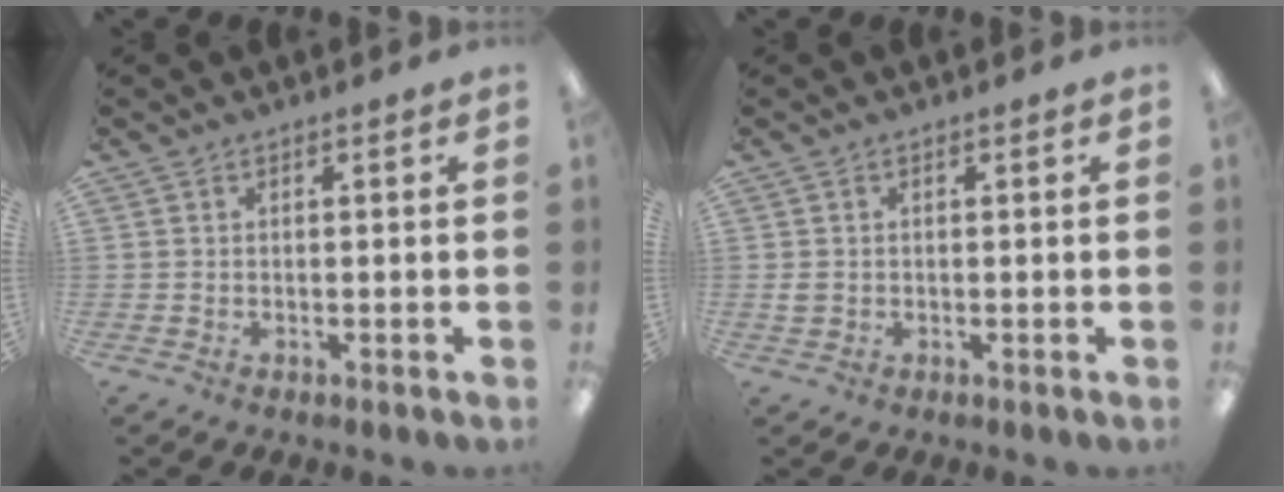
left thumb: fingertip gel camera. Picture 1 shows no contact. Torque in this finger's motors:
{"motor_torque": [-0.42, 0.10, 0.33, -0.25, 0.00]}